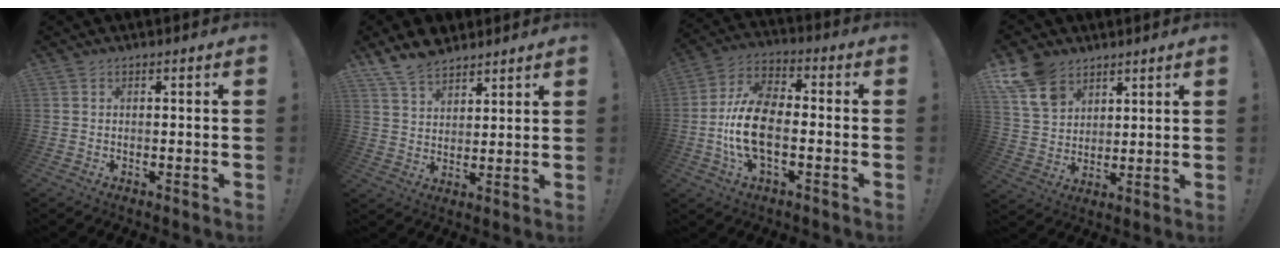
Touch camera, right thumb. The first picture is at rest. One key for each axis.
{"total": 8.7, "fx": 7.4, "fy": 3.9, "fz": 2.4, "tx": -0.055, "ty": -0.045, "tz": 0.145}
{"total": 14.9, "fx": -3.8, "fy": 8.0, "fz": 12.0, "tx": -0.245, "ty": 0.017, "tz": -0.065}
{"total": 12.2, "fx": 8.0, "fy": 7.9, "fz": 4.8, "tx": -0.098, "ty": -0.036, "tz": 0.162}